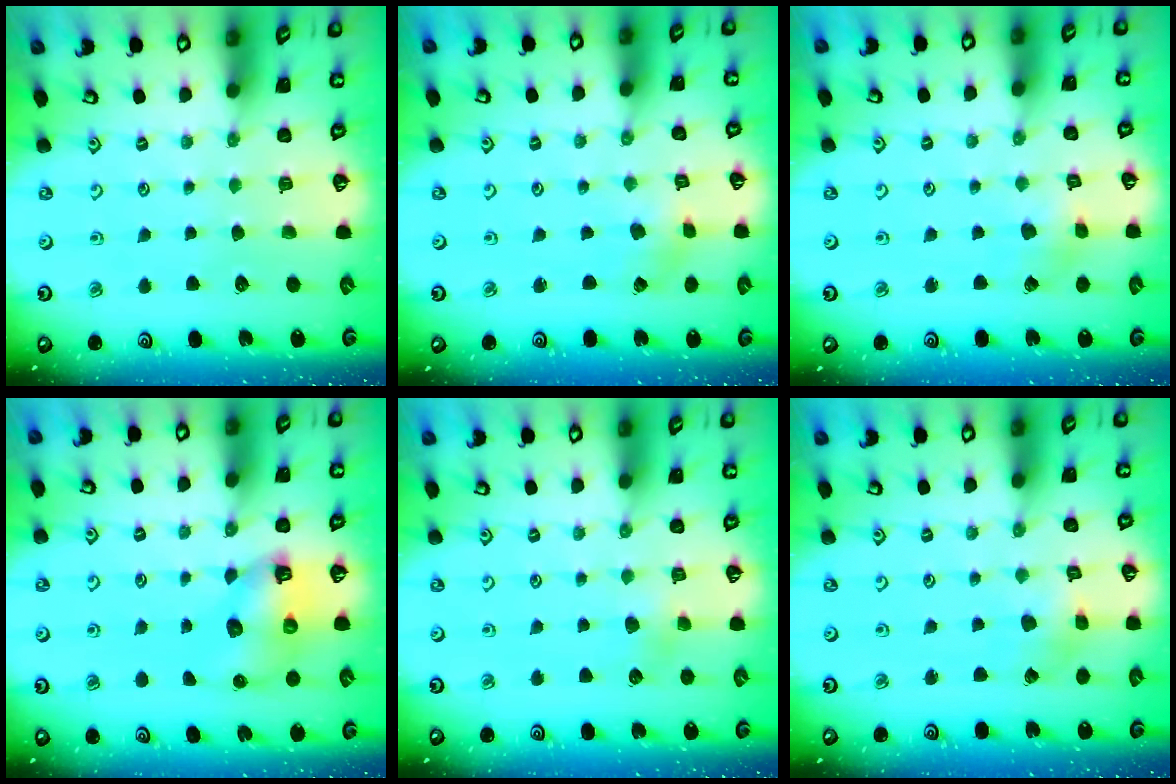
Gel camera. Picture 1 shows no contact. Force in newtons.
{"total": 0.5, "press": 0.5, "slide": 0.2}
{"total": 2.6, "press": 2.6, "slide": 0.2}
{"total": 7.8, "press": 7.7, "slide": 1.0}
{"total": 2.4, "press": 2.4, "slide": 0.4}
{"total": 2.8, "press": 2.8, "slide": 0.1}